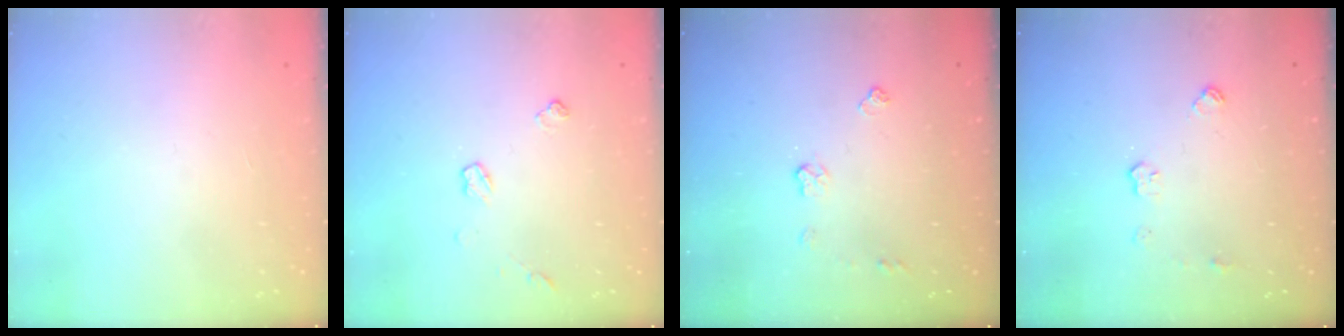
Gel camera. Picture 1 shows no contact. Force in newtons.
{"total": 5.5, "press": 5.4, "slide": 0.7}
{"total": 5.2, "press": 5.1, "slide": 0.1}
{"total": 6.4, "press": 6.4, "slide": 0.2}